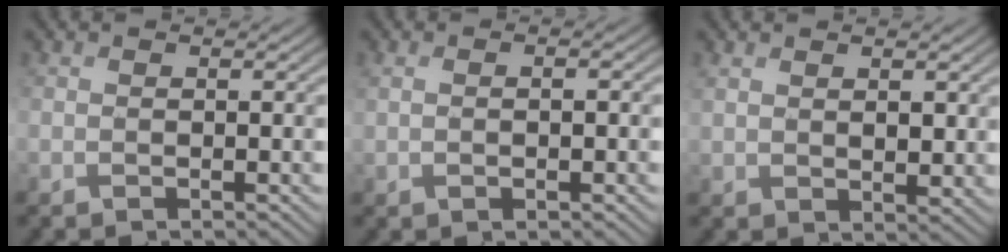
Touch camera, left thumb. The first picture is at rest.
{"total": 2.3, "force": [0.0, 0.8, 2.2], "torque": [-0.034, -0.010, 0.003]}
{"total": 2.9, "force": [1.5, 1.5, 2.0], "torque": [-0.045, -0.007, 0.034]}